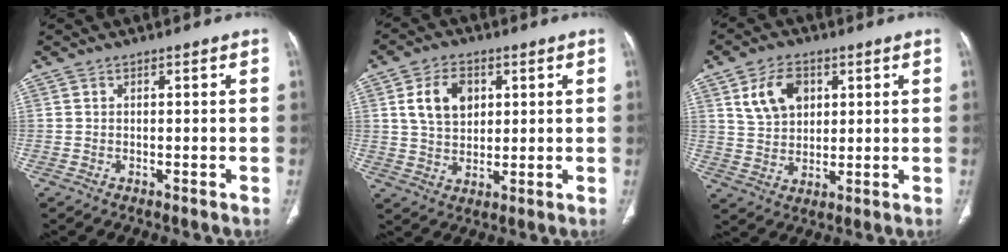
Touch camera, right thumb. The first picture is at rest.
{"total": 8.8, "force": [2.8, 6.1, 5.7], "torque": [-0.084, -0.007, 0.052]}
{"total": 8.9, "force": [3.5, 6.2, 5.3], "torque": [-0.075, -0.010, 0.070]}